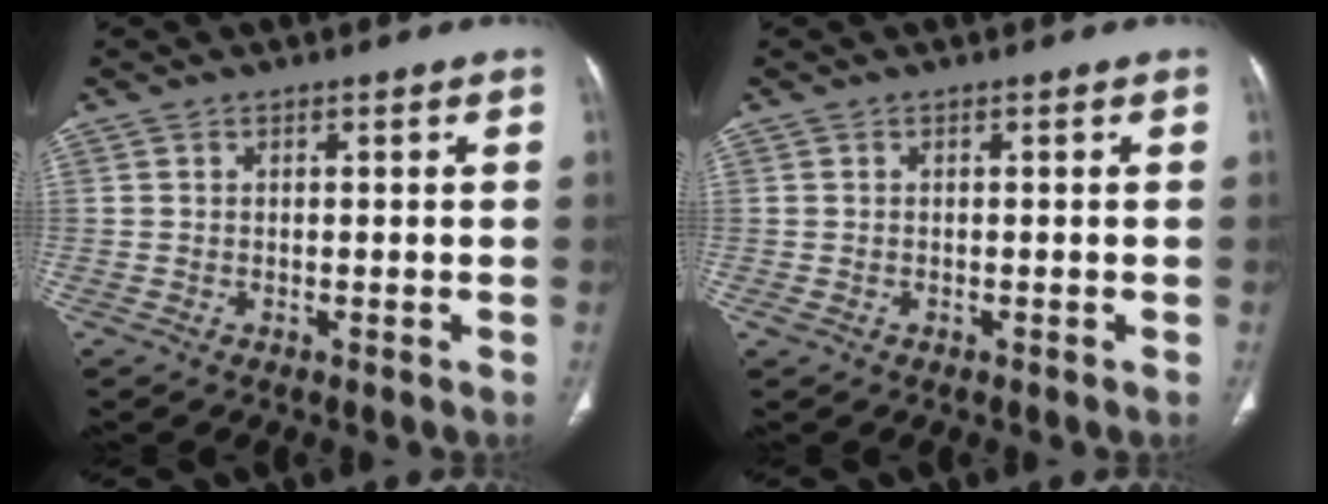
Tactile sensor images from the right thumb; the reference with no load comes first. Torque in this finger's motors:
{"motor_torque": [0.93, 0.82, 0.18, -0.65, 0.00]}